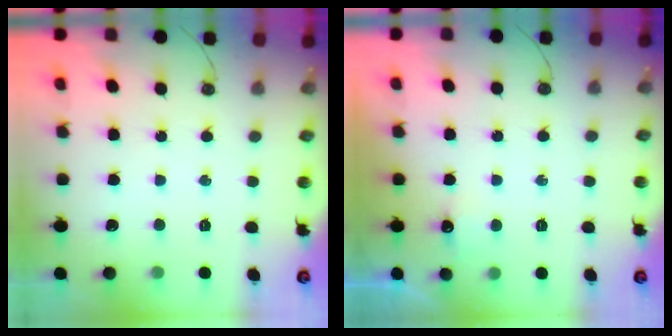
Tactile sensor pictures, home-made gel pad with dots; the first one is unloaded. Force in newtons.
{"total": 3.9, "press": 3.9, "slide": 0.7}